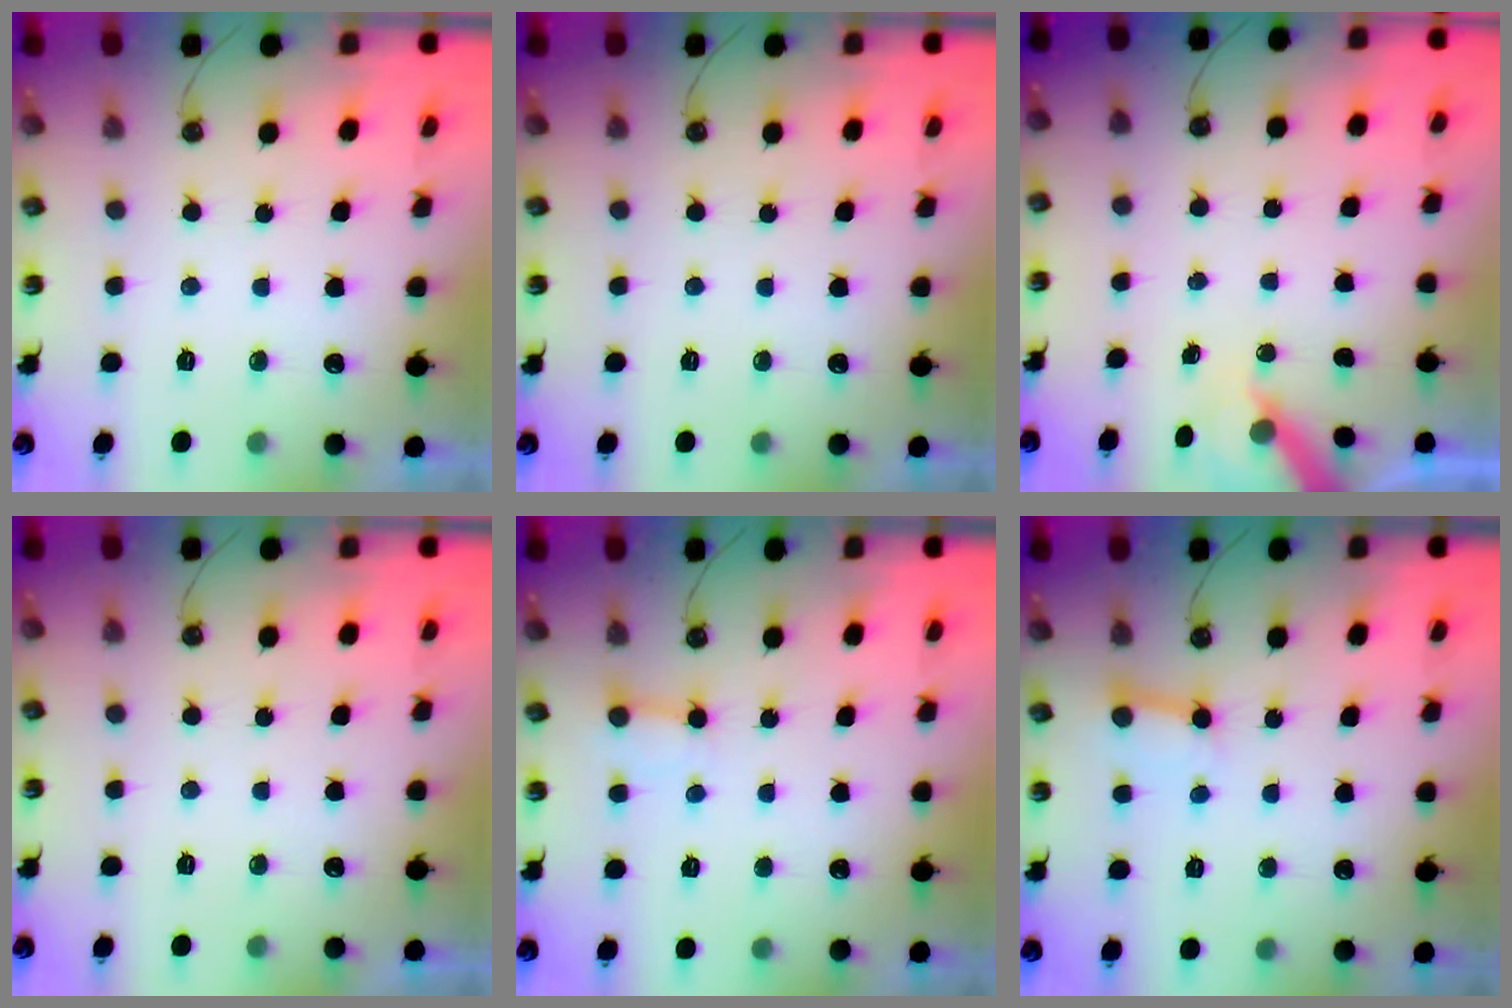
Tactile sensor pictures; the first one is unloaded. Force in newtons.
{"total": 0.0}
{"total": 6.2, "press": 6.2, "slide": 0.7}
{"total": 0.0}
{"total": 3.0, "press": 2.9, "slide": 0.3}
{"total": 3.4, "press": 3.3, "slide": 0.4}